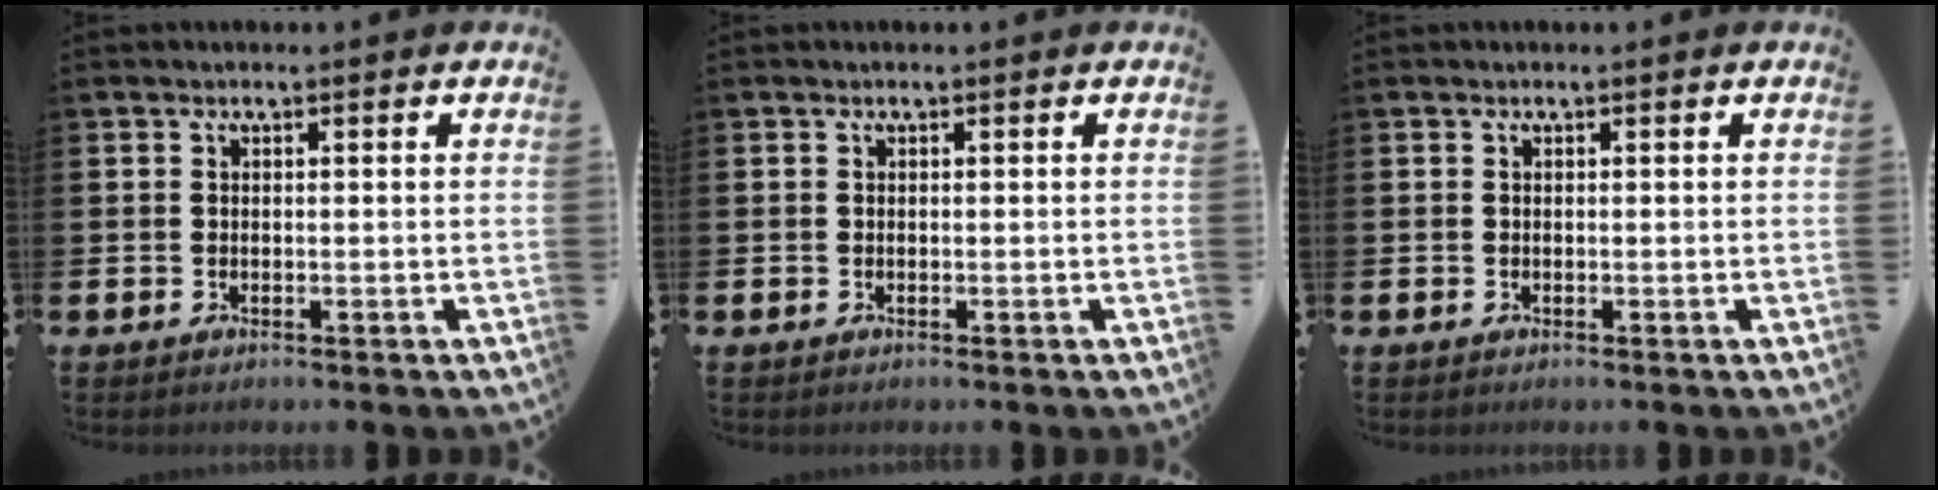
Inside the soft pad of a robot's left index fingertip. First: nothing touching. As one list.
[{"total": 0.0}, {"total": 0.0}]